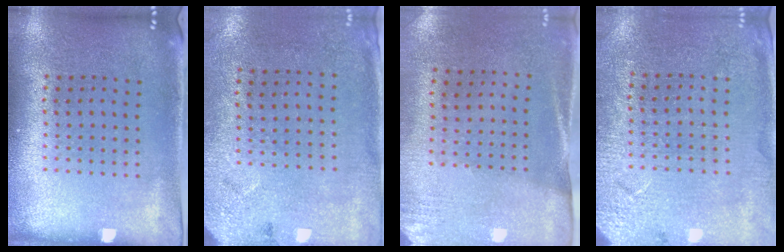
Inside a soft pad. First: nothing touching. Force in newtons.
{"total": 2.7, "press": 2.2, "slide": 1.6}
{"total": 2.6, "press": 2.3, "slide": 1.3}
{"total": 2.8, "press": 2.8, "slide": 0.1}